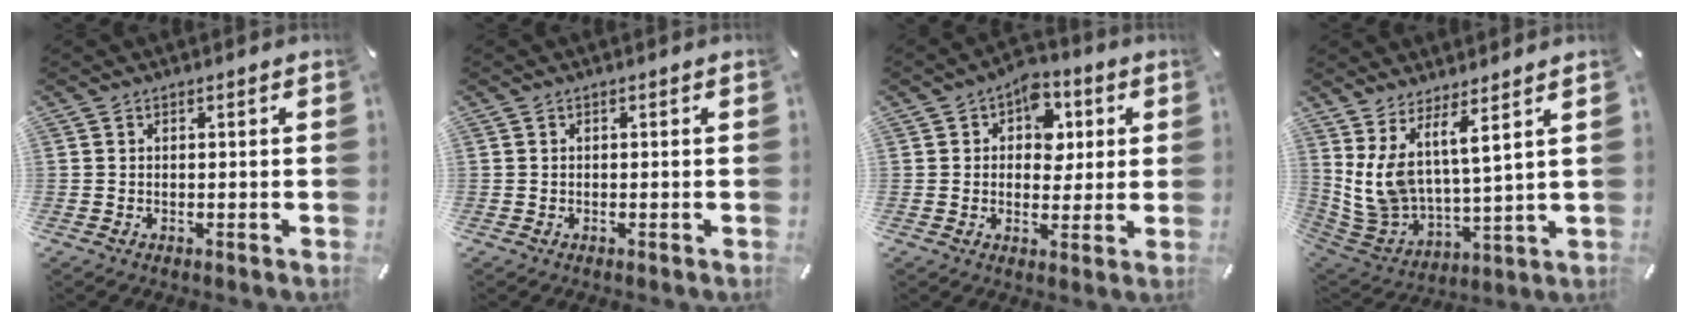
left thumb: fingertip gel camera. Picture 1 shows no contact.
{"total": 0.0}
{"total": 8.6, "force": [2.2, 6.8, 4.8], "torque": [-0.053, -0.004, 0.033]}
{"total": 9.1, "force": [6.3, 3.3, 5.7], "torque": [-0.151, -0.062, 0.116]}